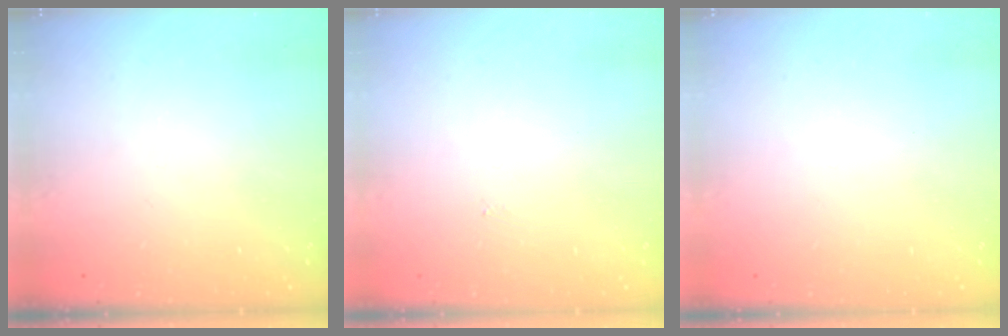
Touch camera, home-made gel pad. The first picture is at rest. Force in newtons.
{"total": 3.1, "press": 3.1, "slide": 0.4}
{"total": 0.0}